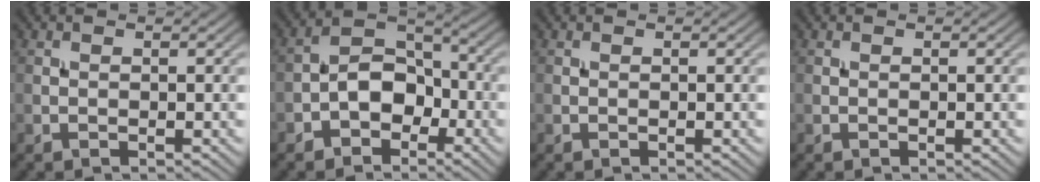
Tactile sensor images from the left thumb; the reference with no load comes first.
{"total": 6.3, "force": [-2.6, 4.4, 3.8], "torque": [-0.056, 0.010, -0.057]}
{"total": 0.0}
{"total": 0.0}